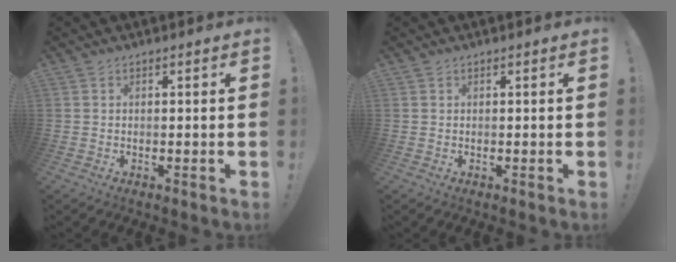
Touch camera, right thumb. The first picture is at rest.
{"total": 0.0}